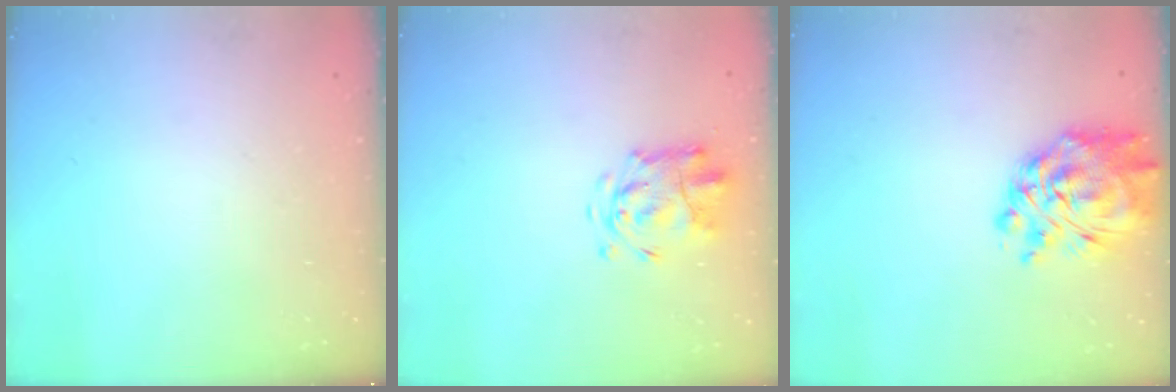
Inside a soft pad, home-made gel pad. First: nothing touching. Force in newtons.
{"total": 4.5, "press": 4.5, "slide": 0.5}
{"total": 11.4, "press": 10.5, "slide": 4.5}